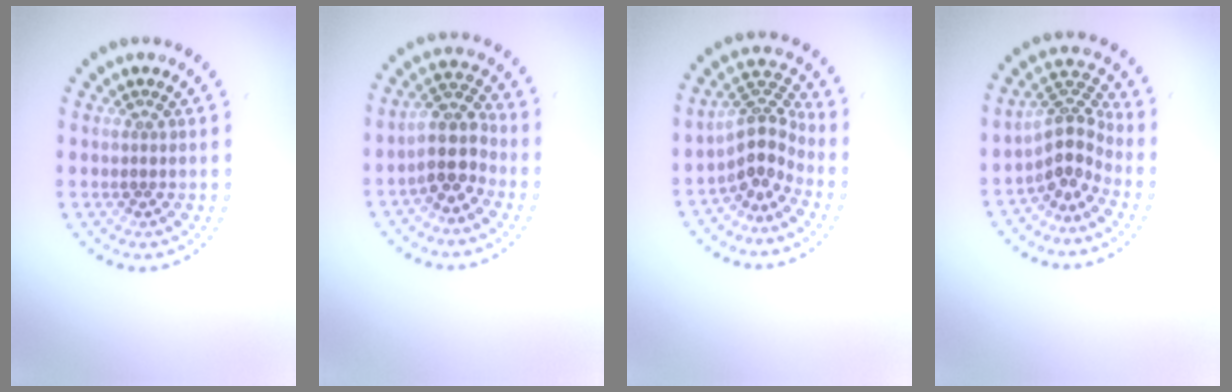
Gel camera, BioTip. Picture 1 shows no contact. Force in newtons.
{"total": 3.7, "press": 3.1, "slide": 2.0}
{"total": 3.7, "press": 2.6, "slide": 2.6}
{"total": 3.7, "press": 2.6, "slide": 2.6}